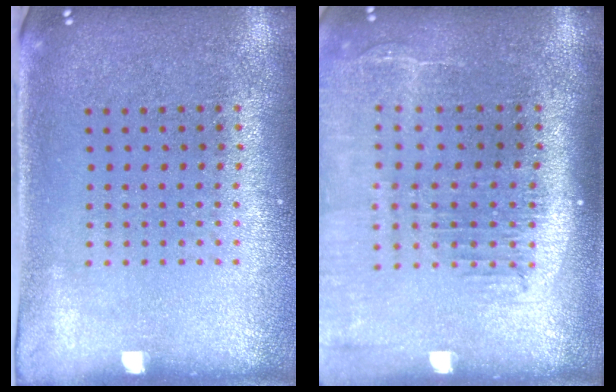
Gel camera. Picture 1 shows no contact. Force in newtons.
{"total": 2.2, "press": 1.8, "slide": 1.3}